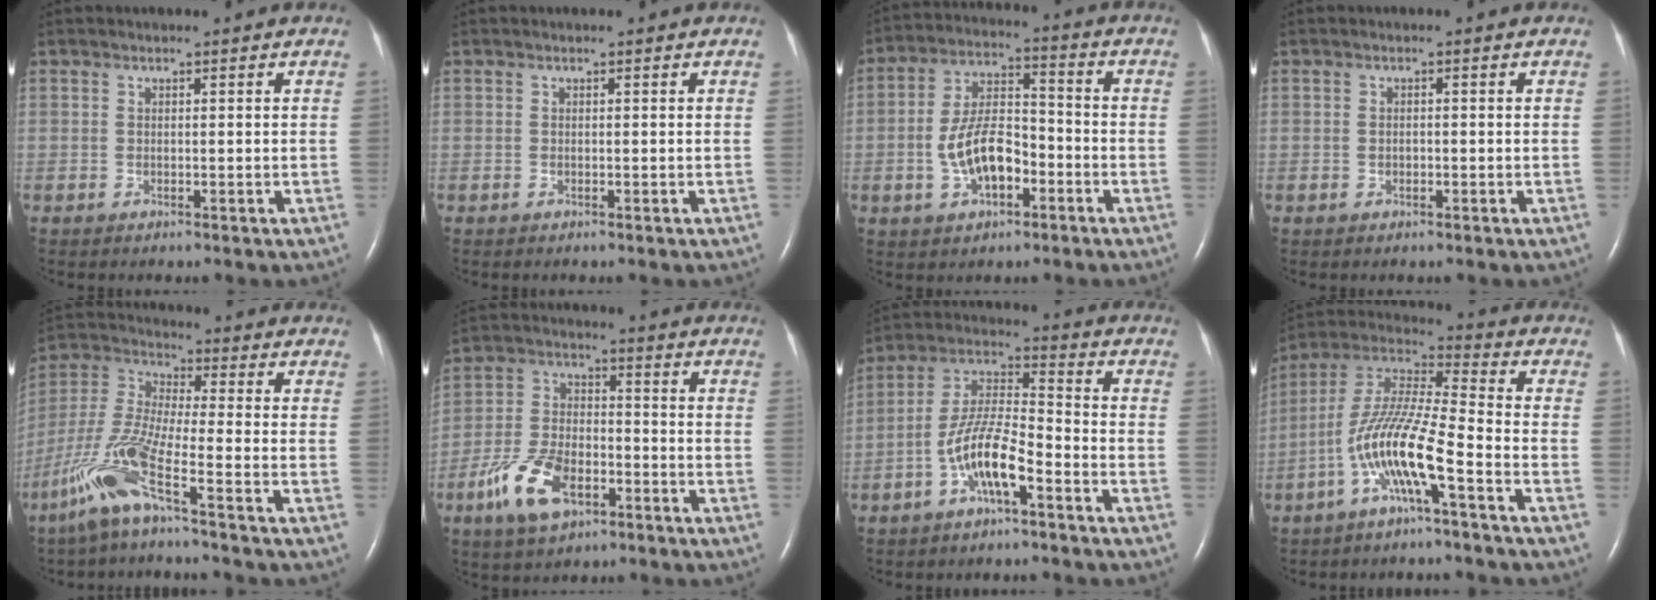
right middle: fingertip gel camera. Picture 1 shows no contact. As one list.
[{"total": 0.0}, {"total": 9.7, "force": [-3.1, 4.7, 8.0], "torque": [-0.163, 0.018, -0.054]}, {"total": 0.7, "force": [-0.2, 0.4, 0.5], "torque": [-0.012, 0.001, -0.003]}, {"total": 11.4, "force": [-6.6, 0.2, 9.3], "torque": [-0.215, -0.018, -0.142]}, {"total": 10.7, "force": [-5.6, 5.1, 7.6], "torque": [-0.173, 0.003, -0.102]}, {"total": 9.7, "force": [-4.6, 2.1, 8.2], "torque": [-0.174, 0.014, -0.087]}, {"total": 12.1, "force": [-5.3, 0.7, 10.9], "torque": [-0.228, 0.006, -0.108]}]